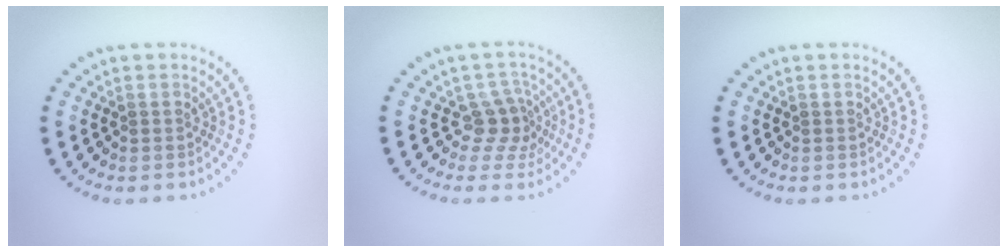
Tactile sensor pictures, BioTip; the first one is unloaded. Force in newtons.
{"total": 2.6, "press": 1.8, "slide": 1.8}
{"total": 0.0}